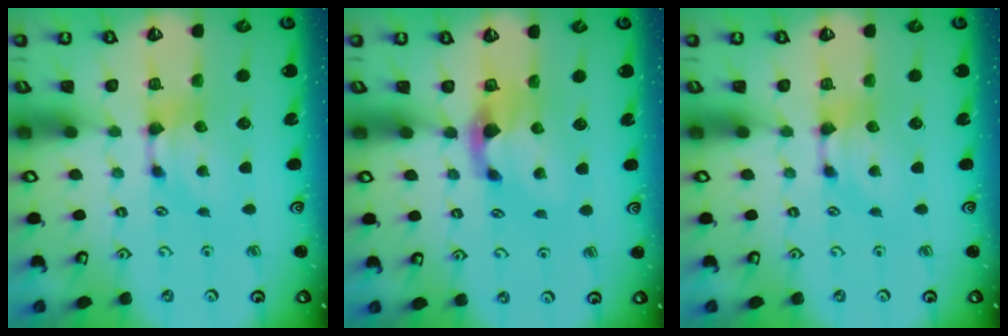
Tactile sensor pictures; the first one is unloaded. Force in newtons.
{"total": 2.2, "press": 1.9, "slide": 1.2}
{"total": 0.0}